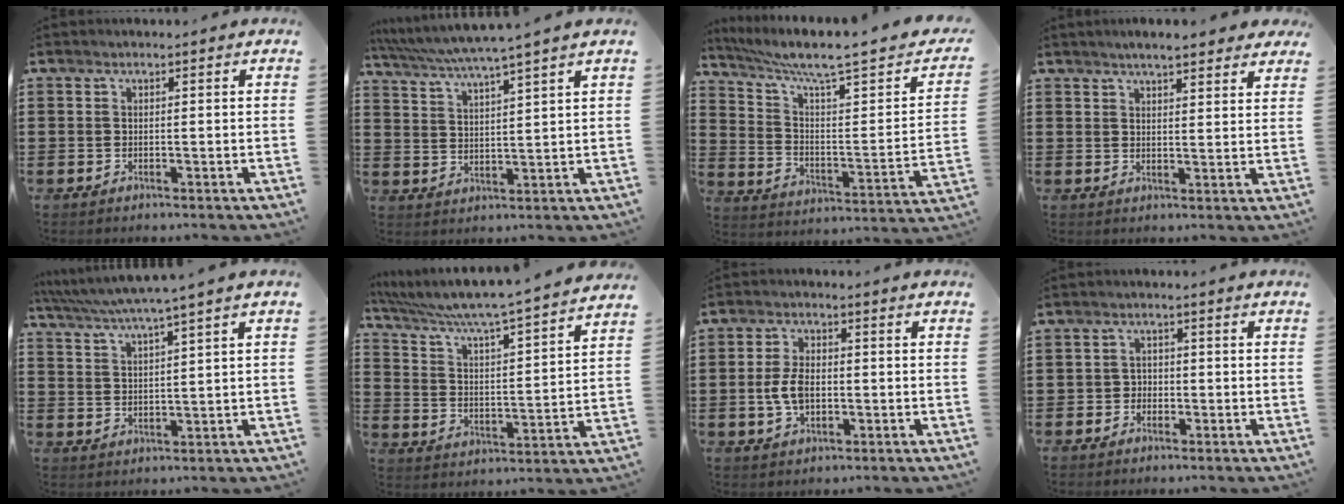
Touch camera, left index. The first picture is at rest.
{"total": 4.4, "force": [3.9, -1.0, 1.8], "torque": [-0.051, -0.028, 0.062]}
{"total": 6.9, "force": [5.4, 0.4, 4.3], "torque": [-0.101, -0.041, 0.083]}
{"total": 4.0, "force": [3.7, 0.3, 1.6], "torque": [-0.040, -0.003, 0.066]}
{"total": 4.0, "force": [3.1, -0.8, 2.3], "torque": [-0.055, -0.019, 0.050]}
{"total": 5.9, "force": [5.3, -0.9, 2.3], "torque": [-0.070, -0.050, 0.081]}
{"total": 5.3, "force": [-0.7, 3.0, 4.3], "torque": [-0.107, -0.003, -0.020]}
{"total": 1.9, "force": [-1.0, 1.6, 0.3], "torque": [-0.013, 0.005, -0.026]}